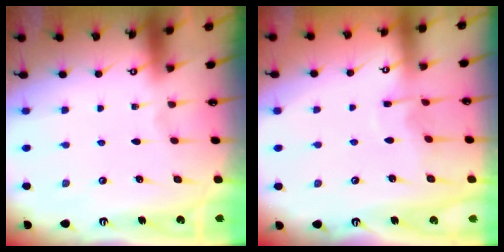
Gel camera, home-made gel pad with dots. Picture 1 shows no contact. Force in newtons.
{"total": 3.6, "press": 3.6, "slide": 0.1}